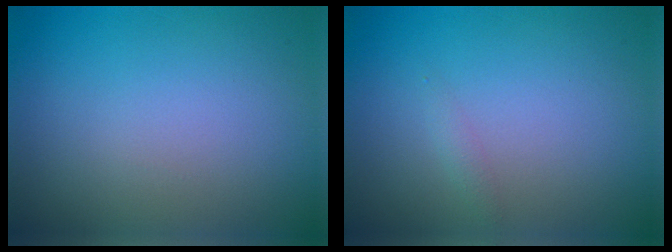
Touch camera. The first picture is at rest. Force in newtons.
{"total": 0.7, "press": 0.7, "slide": 0.0}